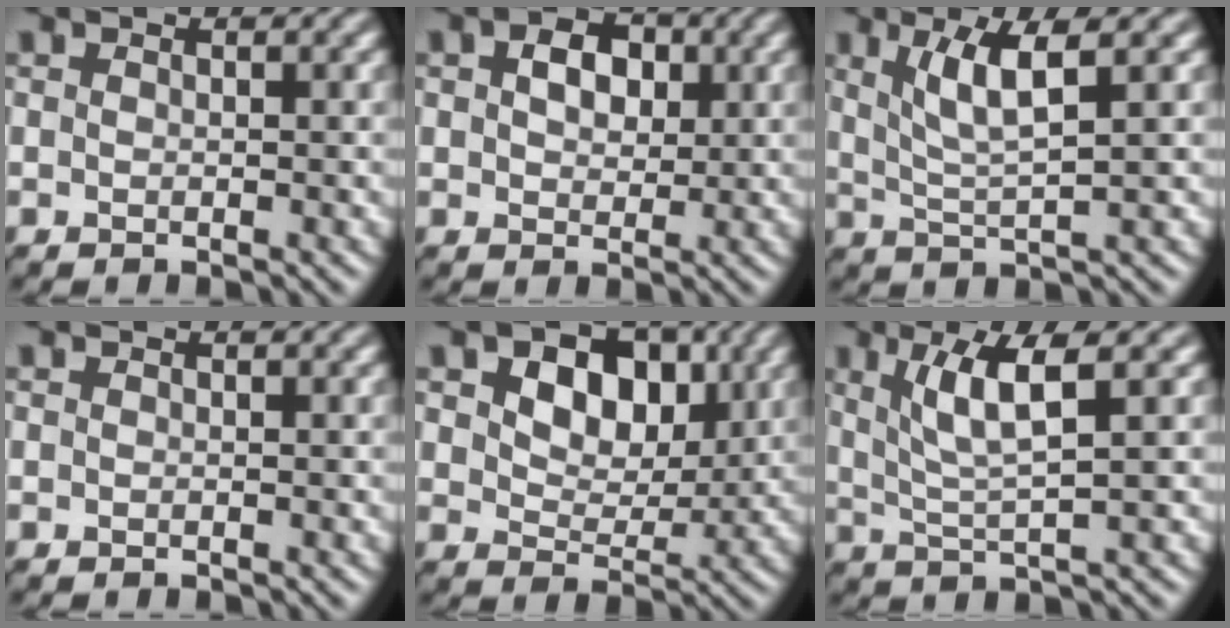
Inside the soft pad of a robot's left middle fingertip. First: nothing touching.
{"total": 3.5, "force": [1.0, 2.4, 2.3], "torque": [-0.041, 0.005, 0.011]}
{"total": 4.6, "force": [1.8, 0.9, 4.1], "torque": [-0.080, -0.002, 0.037]}
{"total": 0.0}
{"total": 6.4, "force": [2.2, 4.2, 4.3], "torque": [-0.071, -0.002, 0.025]}
{"total": 5.1, "force": [1.9, 0.9, 4.7], "torque": [-0.088, -0.002, 0.038]}